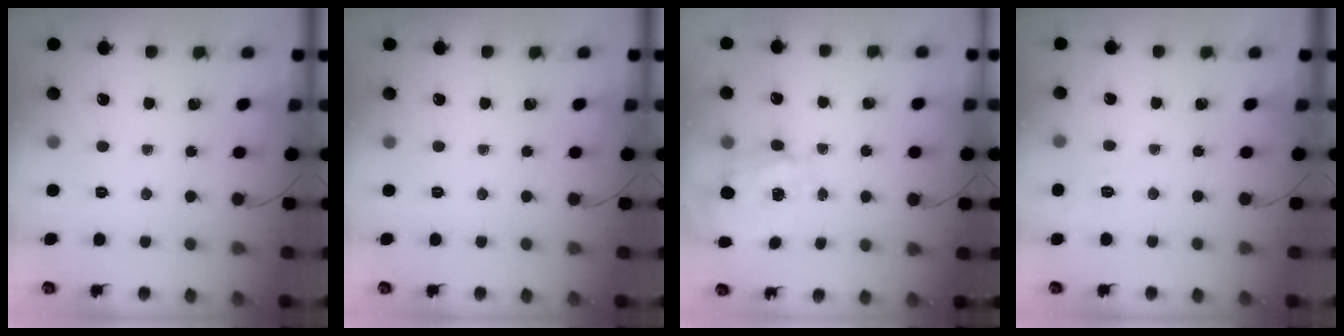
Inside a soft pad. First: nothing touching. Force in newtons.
{"total": 0.0}
{"total": 3.9, "press": 3.8, "slide": 0.9}
{"total": 5.4, "press": 4.9, "slide": 2.1}